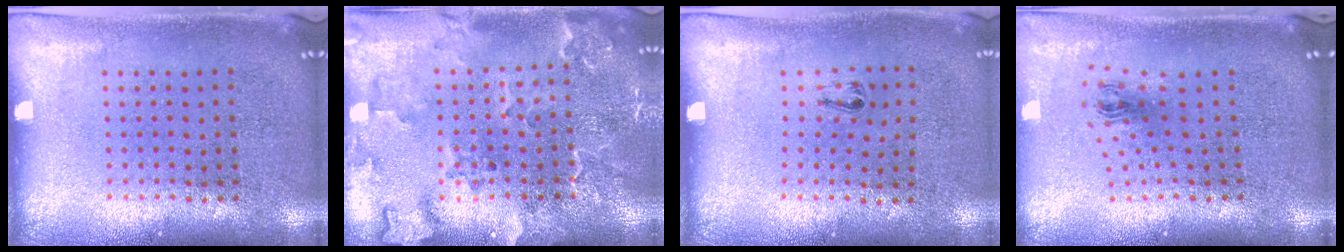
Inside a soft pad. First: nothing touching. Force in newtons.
{"total": 2.4, "press": 2.2, "slide": 0.9}
{"total": 0.5, "press": 0.3, "slide": 0.5}
{"total": 1.0, "press": 0.5, "slide": 0.9}